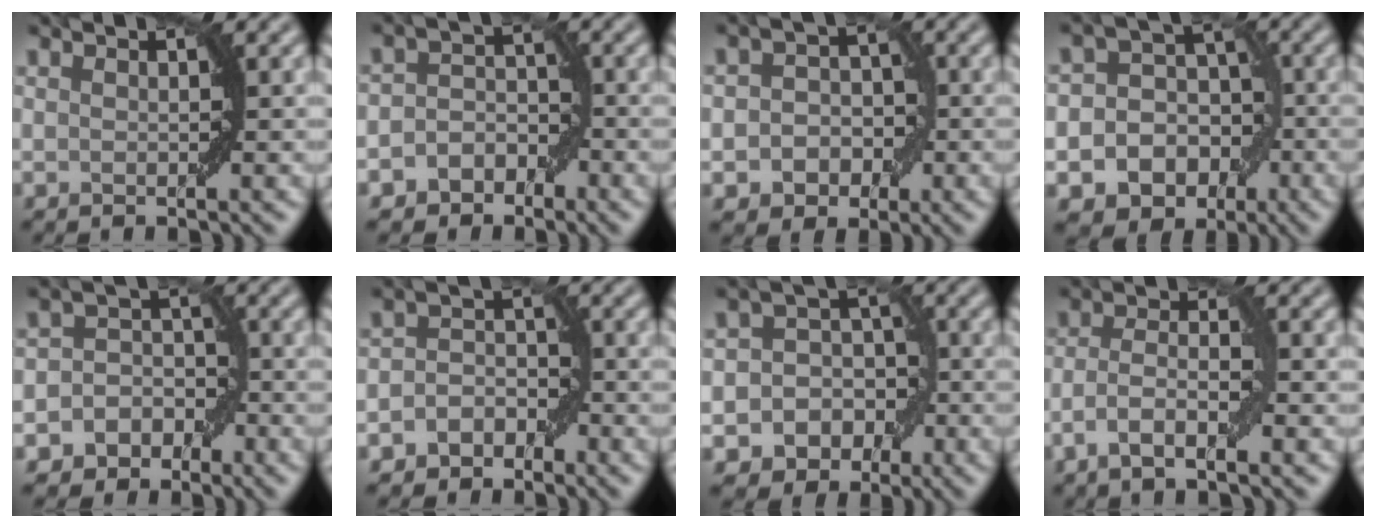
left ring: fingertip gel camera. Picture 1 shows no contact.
{"total": 3.9, "force": [-2.2, 3.1, 1.0], "torque": [0.023, 0.013, -0.049]}
{"total": 4.1, "force": [-1.2, 3.4, 1.9], "torque": [0.003, 0.000, -0.028]}
{"total": 11.4, "force": [-4.4, 9.9, 3.5], "torque": [-0.044, -0.009, -0.084]}
{"total": 5.5, "force": [-2.8, 4.7, 1.1], "torque": [0.011, 0.014, -0.063]}
{"total": 3.0, "force": [-1.8, 2.3, 0.8], "torque": [0.015, 0.007, -0.042]}
{"total": 7.4, "force": [-3.1, 6.4, 1.9], "torque": [-0.010, 0.008, -0.063]}
{"total": 3.5, "force": [-1.6, 0.9, 2.9], "torque": [-0.057, 0.005, -0.035]}